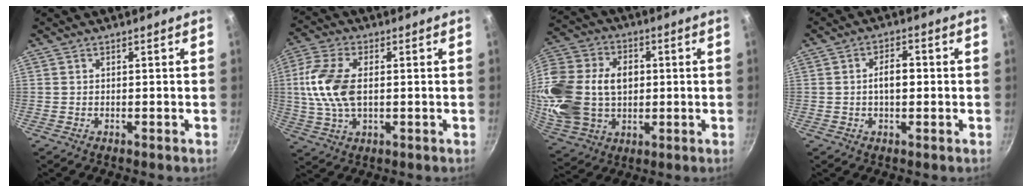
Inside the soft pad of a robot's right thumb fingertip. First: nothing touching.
{"total": 11.9, "force": [0.7, 6.7, 9.8], "torque": [-0.198, 0.011, 0.007]}
{"total": 23.4, "force": [1.3, 17.4, 15.6], "torque": [-0.319, 0.027, 0.030]}
{"total": 4.7, "force": [-0.1, 2.7, 3.9], "torque": [-0.047, 0.016, -0.005]}